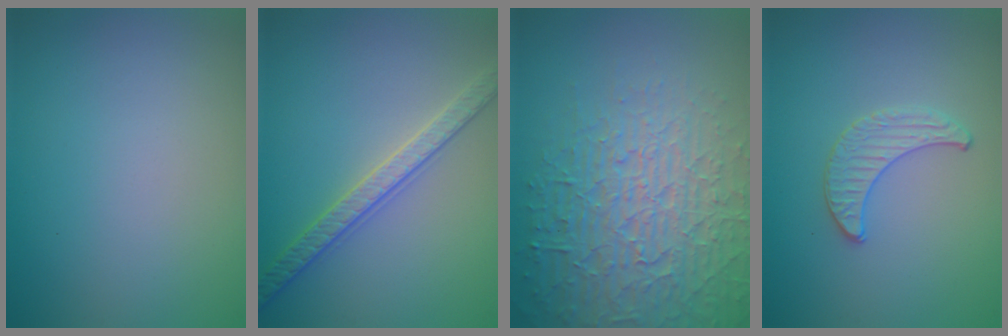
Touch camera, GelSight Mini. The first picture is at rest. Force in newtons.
{"total": 3.3, "press": 3.3, "slide": 0.3}
{"total": 7.2, "press": 7.0, "slide": 1.7}
{"total": 1.3, "press": 1.3, "slide": 0.2}